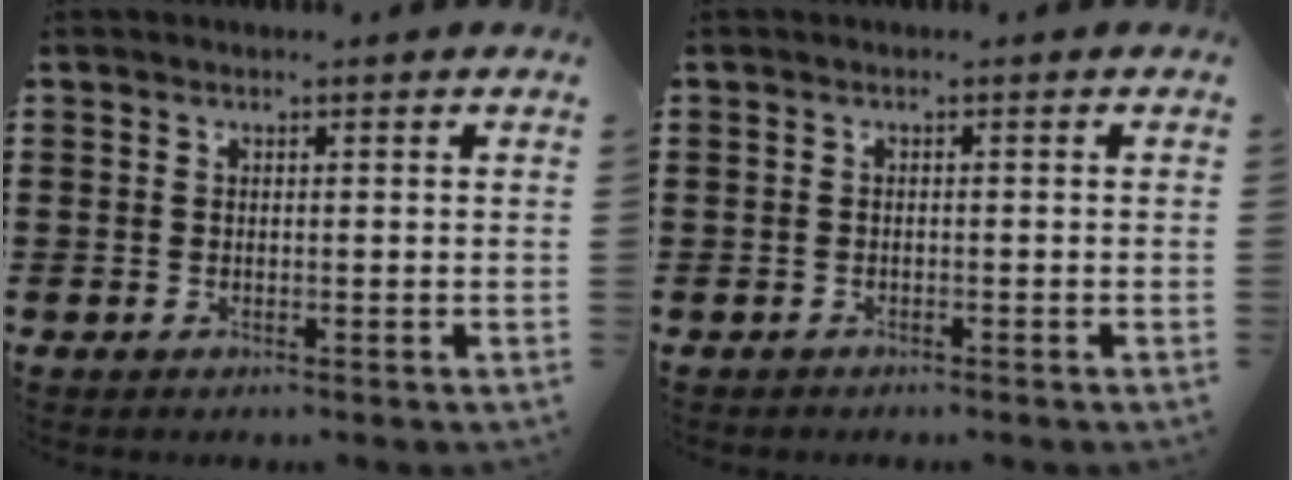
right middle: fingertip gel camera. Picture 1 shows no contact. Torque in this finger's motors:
{"motor_torque": [0.03, 0.01, 0.02, 0.00]}